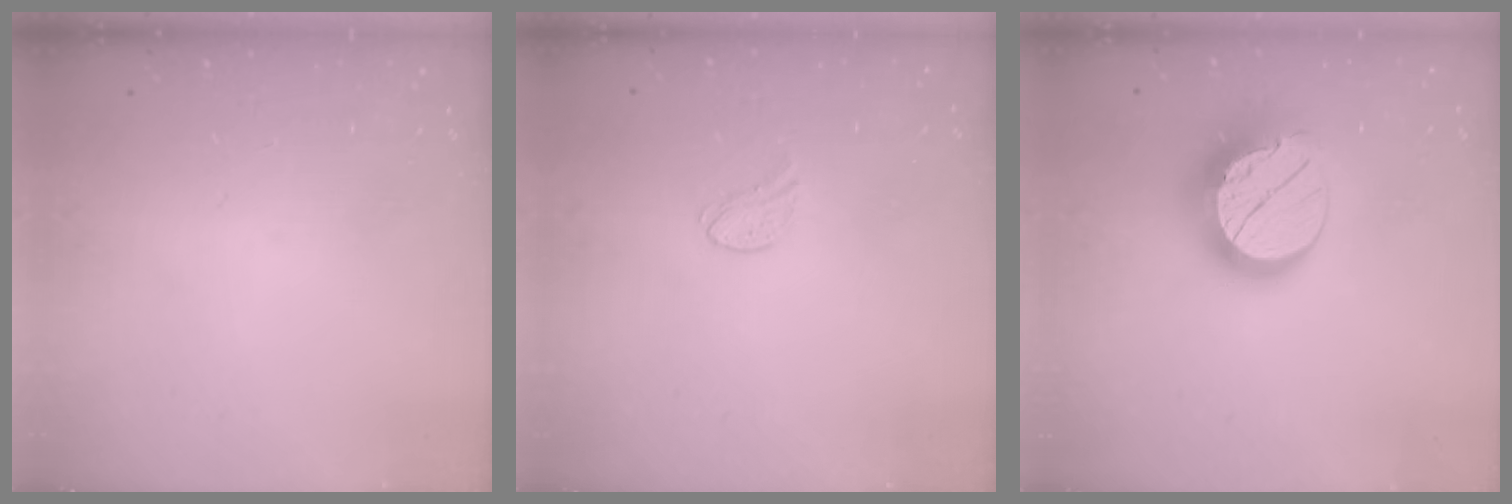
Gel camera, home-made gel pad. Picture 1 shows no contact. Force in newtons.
{"total": 6.1, "press": 6.1, "slide": 0.6}
{"total": 15.0, "press": 15.0, "slide": 1.0}